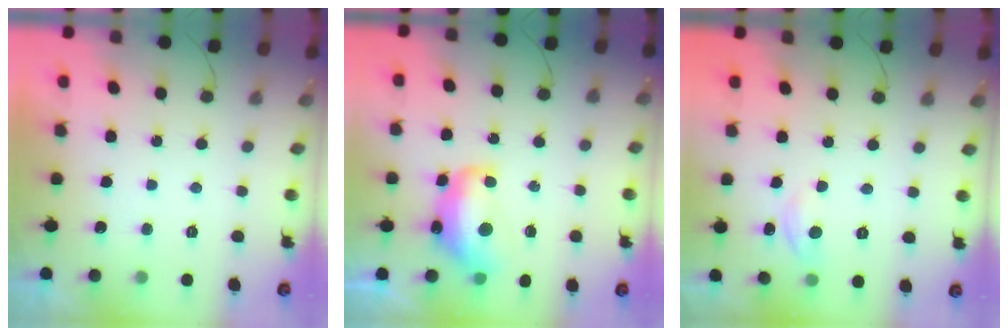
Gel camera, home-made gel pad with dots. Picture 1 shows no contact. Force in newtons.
{"total": 12.7, "press": 12.6, "slide": 1.2}
{"total": 5.1, "press": 5.0, "slide": 0.6}